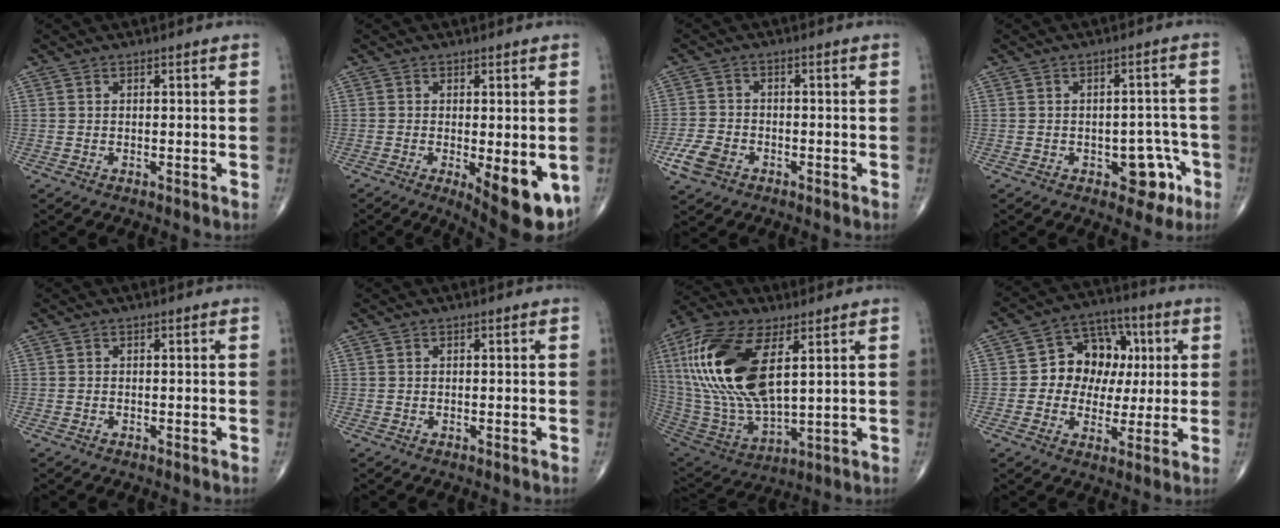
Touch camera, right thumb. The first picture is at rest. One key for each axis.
{"total": 10.9, "fx": -3.2, "fy": 3.7, "fz": 9.7, "tx": -0.121, "ty": -0.021, "tz": -0.034}
{"total": 5.3, "fx": -2.7, "fy": 3.6, "fz": 2.7, "tx": -0.058, "ty": 0.010, "tz": -0.049}
{"total": 6.8, "fx": -3.0, "fy": 4.0, "fz": 4.6, "tx": -0.023, "ty": 0.028, "tz": -0.033}
{"total": 0.0}
{"total": 0.0}
{"total": 24.2, "fx": 6.8, "fy": 11.0, "fz": 20.5, "tx": -0.441, "ty": -0.025, "tz": 0.132}
{"total": 12.6, "fx": 1.5, "fy": 10.1, "fz": 7.5, "tx": -0.059, "ty": 0.019, "tz": 0.019}